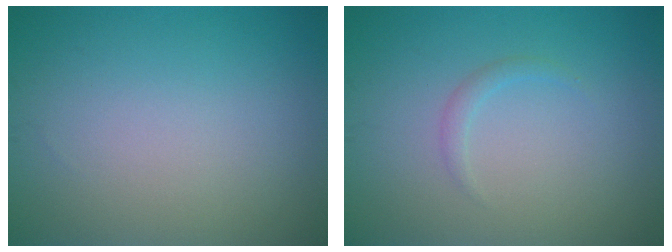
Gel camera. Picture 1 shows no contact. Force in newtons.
{"total": 0.9, "press": 0.9, "slide": 0.0}